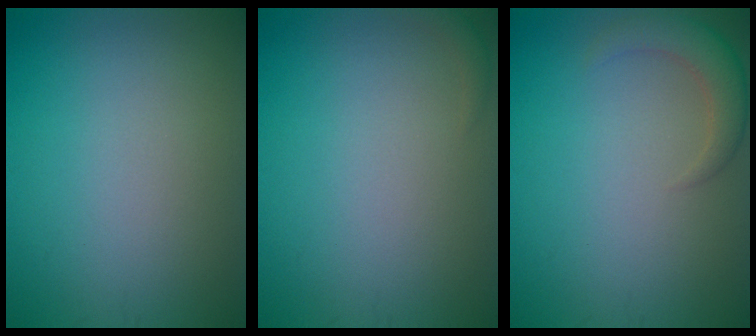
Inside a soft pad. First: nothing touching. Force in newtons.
{"total": 0.7, "press": 0.7, "slide": 0.1}
{"total": 2.9, "press": 2.9, "slide": 0.3}